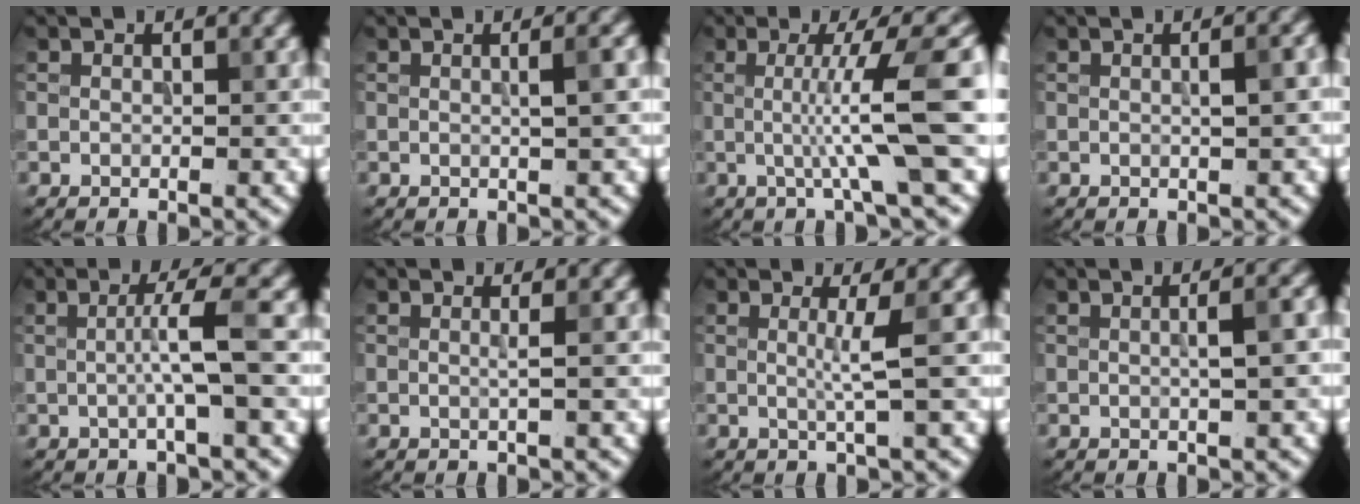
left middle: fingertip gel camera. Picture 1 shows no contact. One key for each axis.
{"total": 2.2, "fx": 0.3, "fy": 0.6, "fz": 2.1, "tx": -0.023, "ty": 0.010, "tz": -0.001}
{"total": 7.7, "fx": 0.0, "fy": 1.0, "fz": 7.6, "tx": -0.120, "ty": 0.002, "tz": 0.002}
{"total": 2.2, "fx": 0.2, "fy": 0.6, "fz": 2.1, "tx": -0.023, "ty": 0.009, "tz": 0.003}
{"total": 3.5, "fx": 0.0, "fy": 0.3, "fz": 3.4, "tx": -0.061, "ty": 0.000, "tz": -0.007}
{"total": 1.0, "fx": 0.0, "fy": 0.3, "fz": 1.0, "tx": -0.010, "ty": 0.000, "tz": -0.006}
{"total": 2.3, "fx": 0.2, "fy": 0.3, "fz": 2.3, "tx": -0.044, "ty": -0.002, "tz": -0.003}
{"total": 2.9, "fx": 0.2, "fy": 0.9, "fz": 2.7, "tx": -0.026, "ty": 0.011, "tz": -0.001}